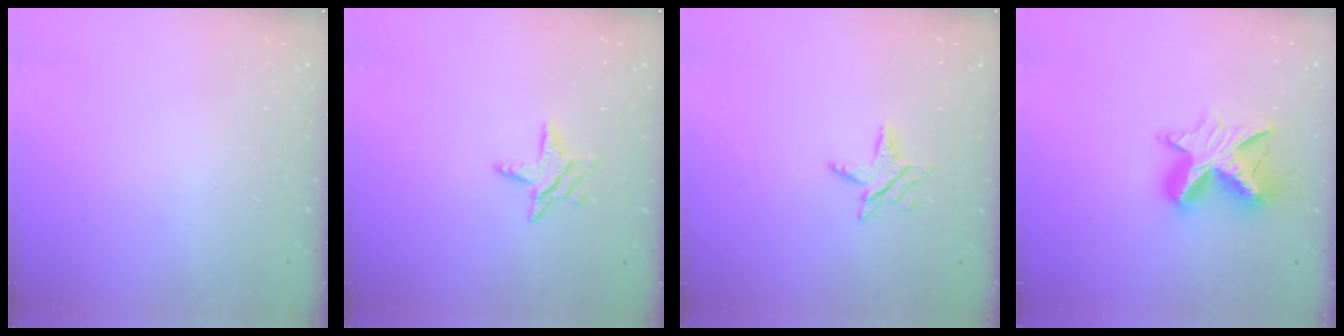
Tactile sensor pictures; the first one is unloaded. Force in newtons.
{"total": 6.5, "press": 6.5, "slide": 0.5}
{"total": 6.5, "press": 6.5, "slide": 0.5}
{"total": 12.0, "press": 12.0, "slide": 0.8}